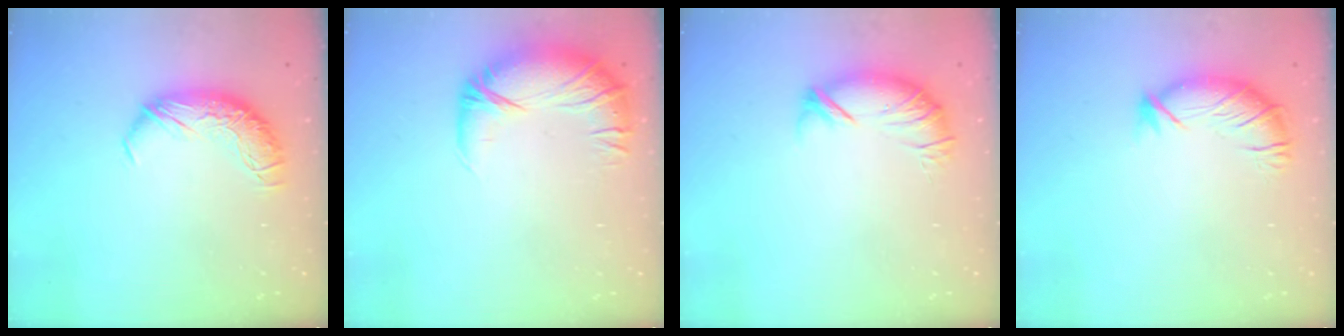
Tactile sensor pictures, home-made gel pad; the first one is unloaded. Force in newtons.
{"total": 3.1, "press": 2.0, "slide": 2.4}
{"total": 3.7, "press": 3.2, "slide": 1.8}
{"total": 2.9, "press": 2.0, "slide": 2.2}